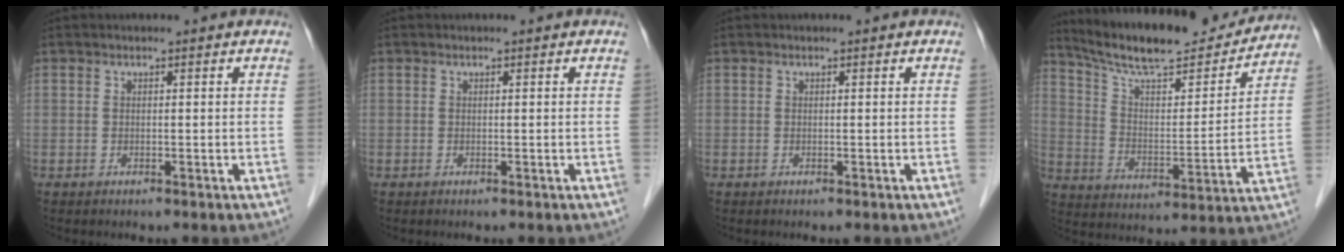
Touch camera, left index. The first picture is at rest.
{"total": 0.0}
{"total": 0.0}
{"total": 19.4, "force": [17.7, 3.0, 7.4], "torque": [-0.123, -0.009, 0.274]}